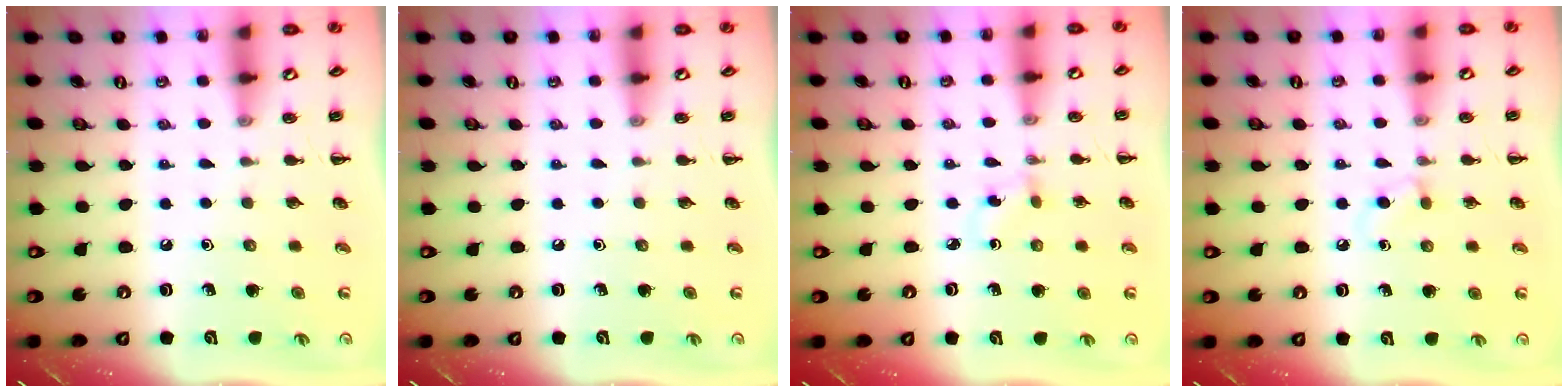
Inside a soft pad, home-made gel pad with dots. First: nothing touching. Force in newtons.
{"total": 0.0}
{"total": 1.9, "press": 1.6, "slide": 1.0}
{"total": 3.3, "press": 2.9, "slide": 1.6}